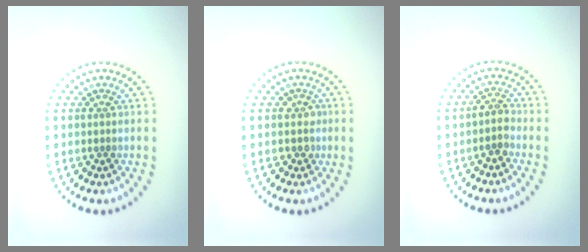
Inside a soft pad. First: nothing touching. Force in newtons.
{"total": 1.1, "press": 0.9, "slide": 0.6}
{"total": 1.5, "press": 1.2, "slide": 0.8}